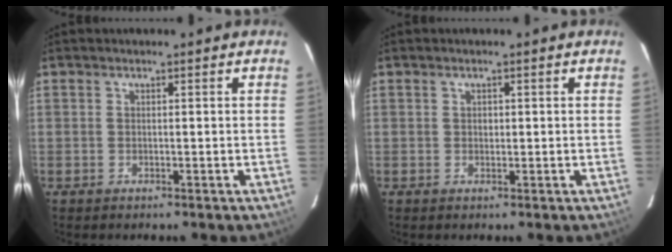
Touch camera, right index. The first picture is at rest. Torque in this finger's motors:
{"motor_torque": [0.10, 0.08, 0.16, 0.02]}